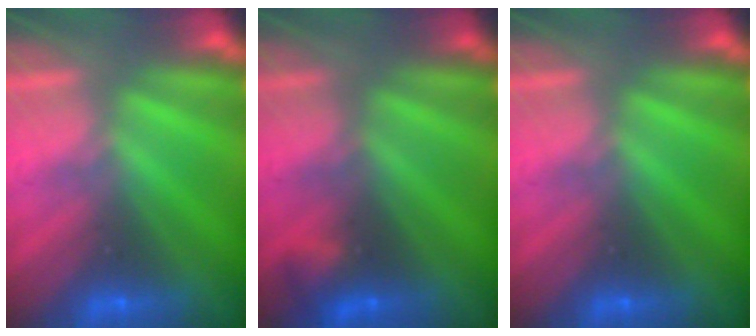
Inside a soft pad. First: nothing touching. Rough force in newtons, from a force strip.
{"total": 2.2}
{"total": 0.0}